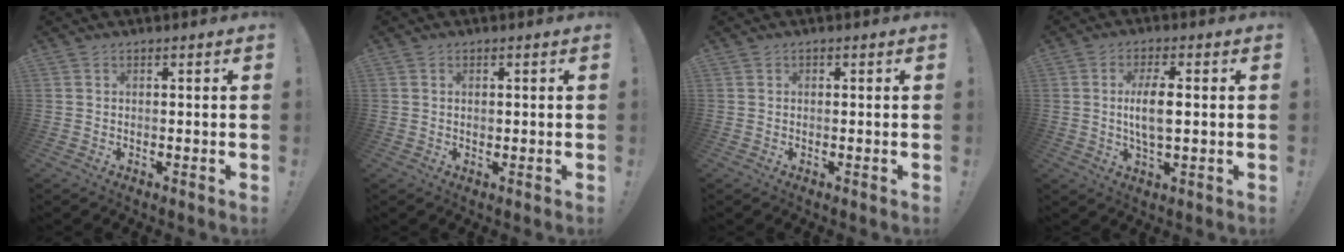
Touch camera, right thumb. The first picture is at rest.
{"total": 0.8, "force": [0.1, 0.5, 0.6], "torque": [-0.009, 0.000, 0.001]}
{"total": 0.5, "force": [-0.2, 0.4, 0.1], "torque": [-0.005, 0.003, -0.004]}
{"total": 7.9, "force": [0.3, 2.8, 7.4], "torque": [-0.142, -0.005, -0.002]}